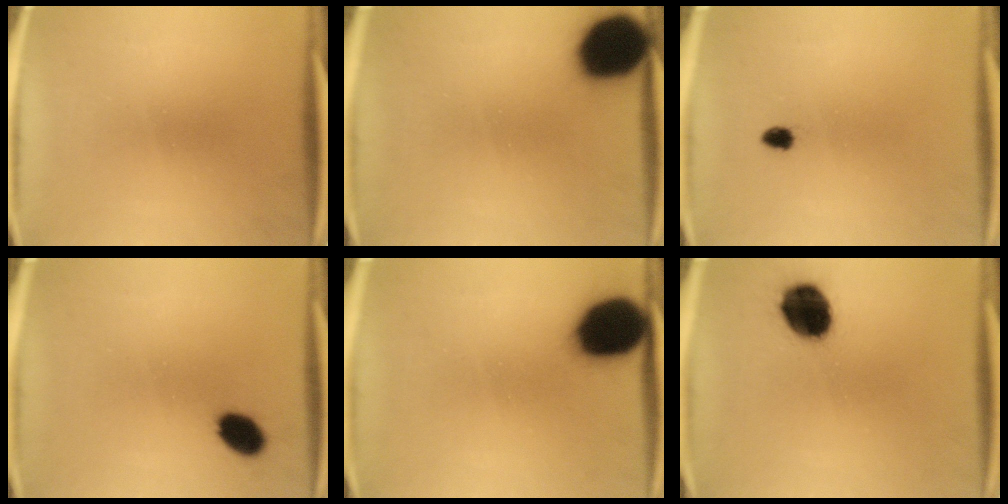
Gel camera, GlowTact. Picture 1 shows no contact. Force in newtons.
{"total": 18.7}
{"total": 1.4}
{"total": 5.5}
{"total": 14.7}
{"total": 12.9}